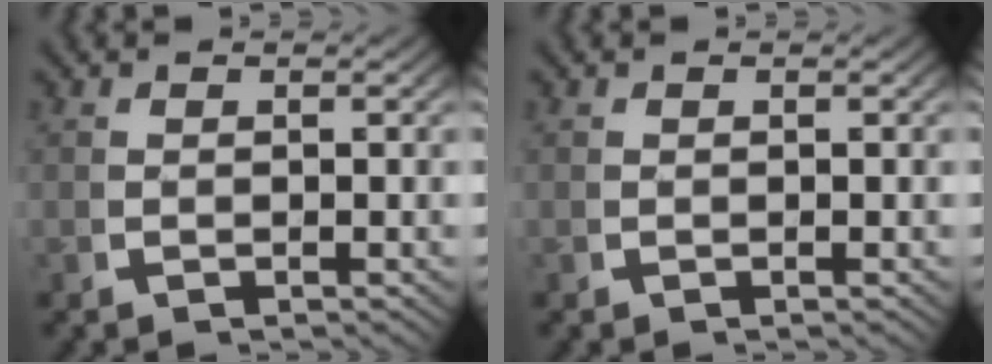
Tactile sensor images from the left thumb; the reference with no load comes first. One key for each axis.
{"total": 0.0}